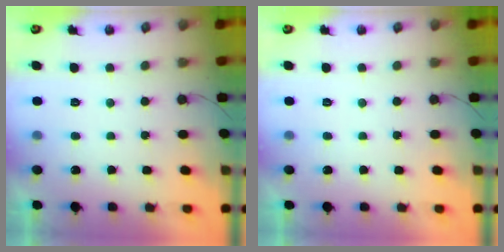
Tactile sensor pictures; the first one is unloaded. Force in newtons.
{"total": 0.0}